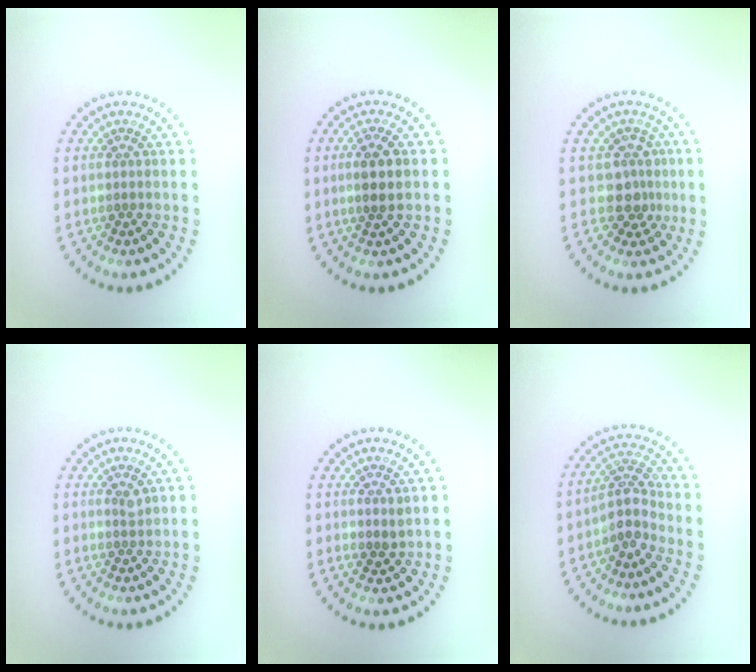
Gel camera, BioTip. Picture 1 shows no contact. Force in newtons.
{"total": 2.6, "press": 2.3, "slide": 1.0}
{"total": 2.6, "press": 2.0, "slide": 1.6}
{"total": 0.8, "press": 0.6, "slide": 0.5}
{"total": 1.0, "press": 1.0, "slide": 0.4}
{"total": 2.7, "press": 2.1, "slide": 1.7}